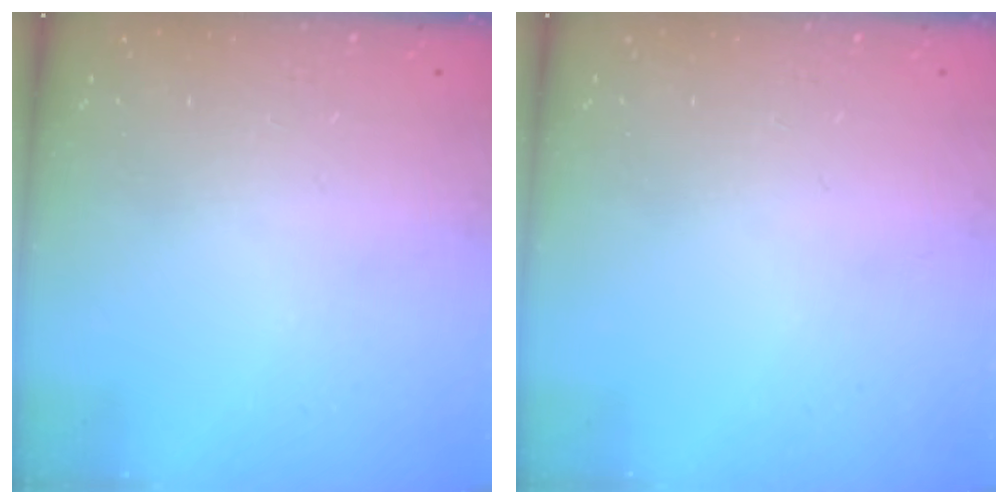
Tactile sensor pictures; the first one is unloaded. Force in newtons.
{"total": 0.0}